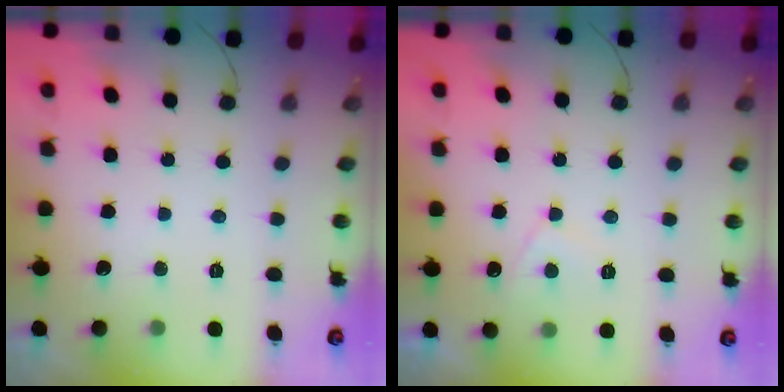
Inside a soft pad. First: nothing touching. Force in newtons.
{"total": 2.2, "press": 2.2, "slide": 0.5}